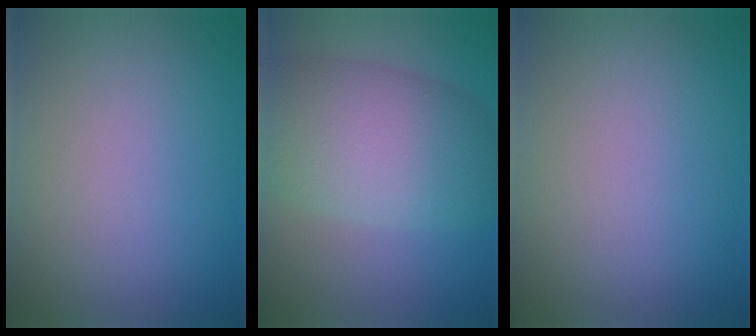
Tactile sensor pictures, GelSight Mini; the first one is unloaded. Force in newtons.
{"total": 9.0, "press": 9.0, "slide": 0.3}
{"total": 0.0}